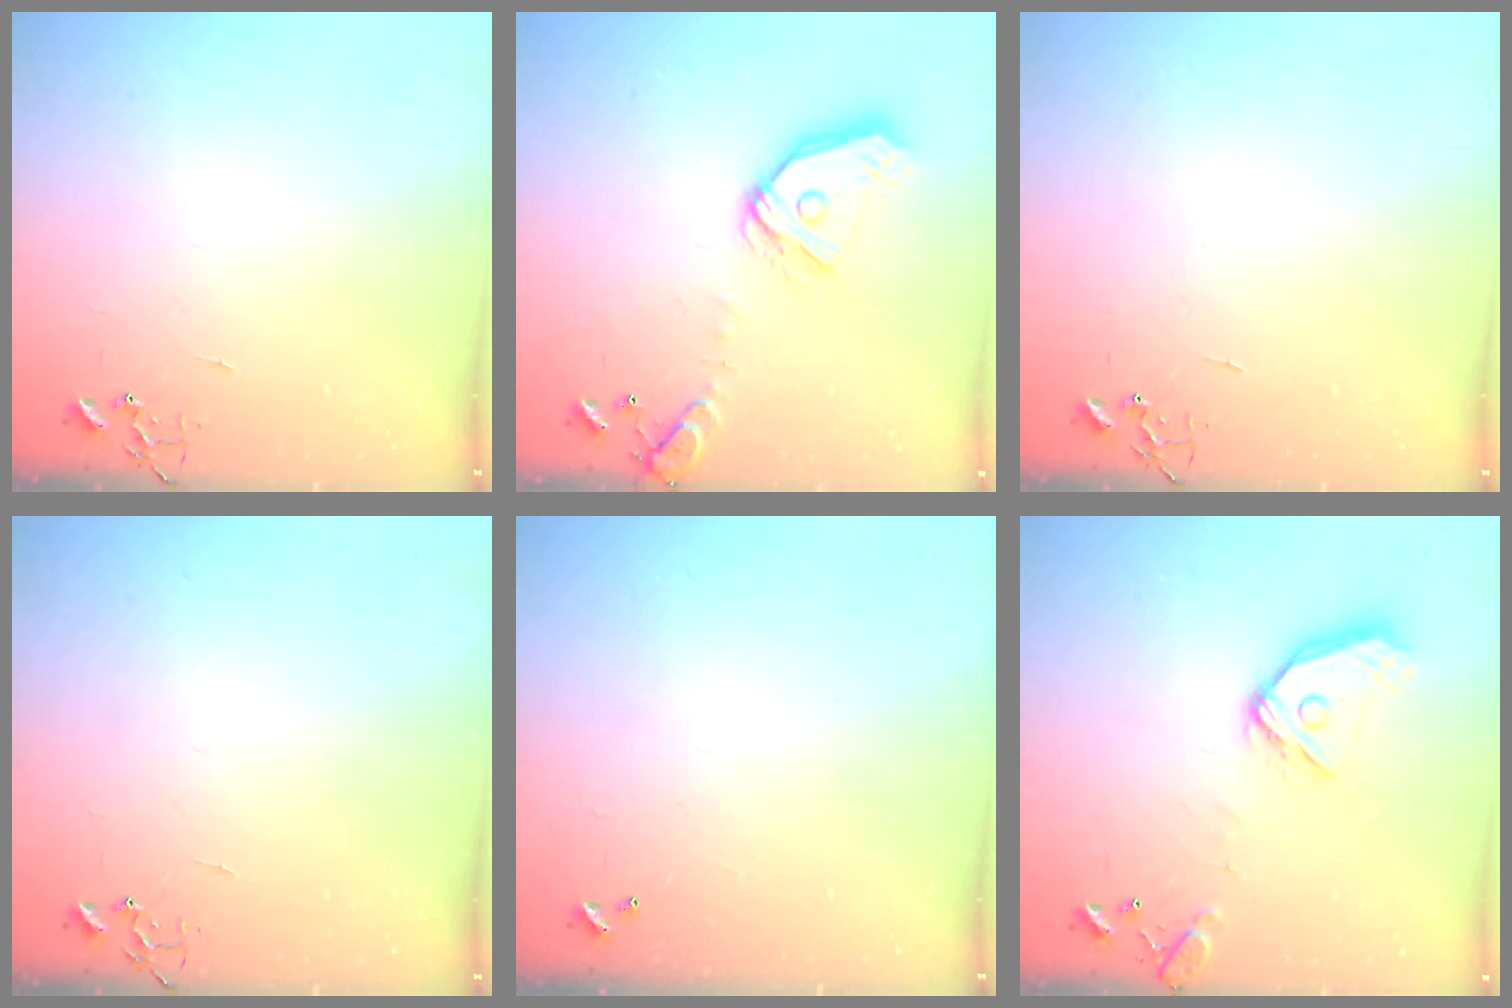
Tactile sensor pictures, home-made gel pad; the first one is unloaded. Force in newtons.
{"total": 15.9, "press": 15.7, "slide": 2.2}
{"total": 0.0}
{"total": 0.0}
{"total": 0.0}
{"total": 14.2, "press": 14.1, "slide": 2.1}